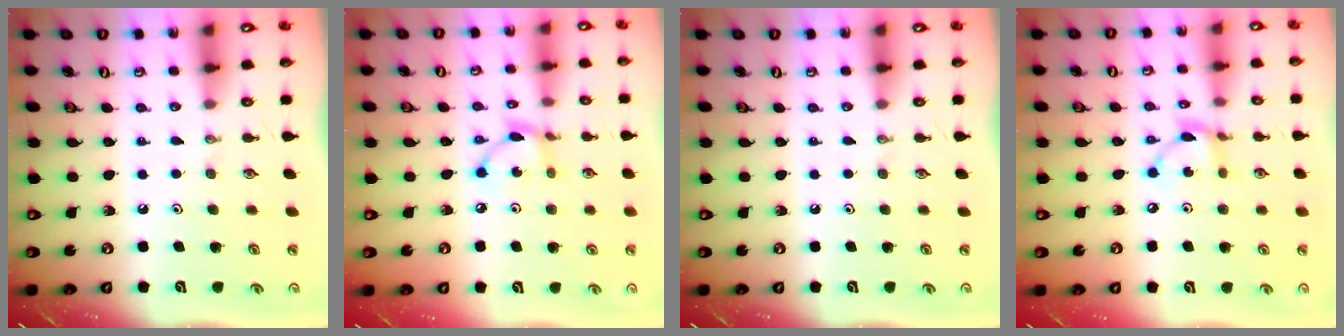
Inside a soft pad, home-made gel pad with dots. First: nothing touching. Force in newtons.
{"total": 5.9, "press": 5.9, "slide": 0.2}
{"total": 0.0}
{"total": 6.3, "press": 6.3, "slide": 0.2}